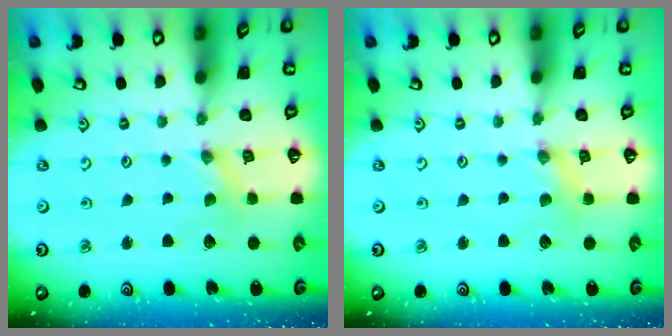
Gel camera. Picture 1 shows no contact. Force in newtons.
{"total": 1.6, "press": 1.6, "slide": 0.2}